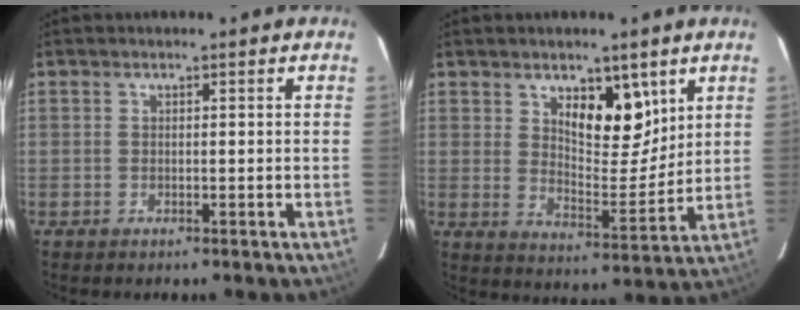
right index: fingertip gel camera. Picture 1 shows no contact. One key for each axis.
{"total": 9.2, "fx": 4.9, "fy": 3.9, "fz": 6.7, "tx": -0.102, "ty": -0.009, "tz": 0.087}